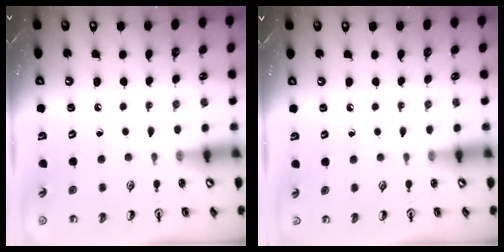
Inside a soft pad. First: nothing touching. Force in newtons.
{"total": 0.0}